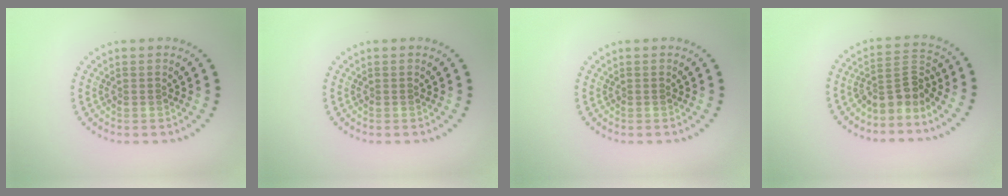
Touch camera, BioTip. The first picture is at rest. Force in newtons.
{"total": 0.0}
{"total": 0.0}
{"total": 3.3, "press": 2.3, "slide": 2.3}